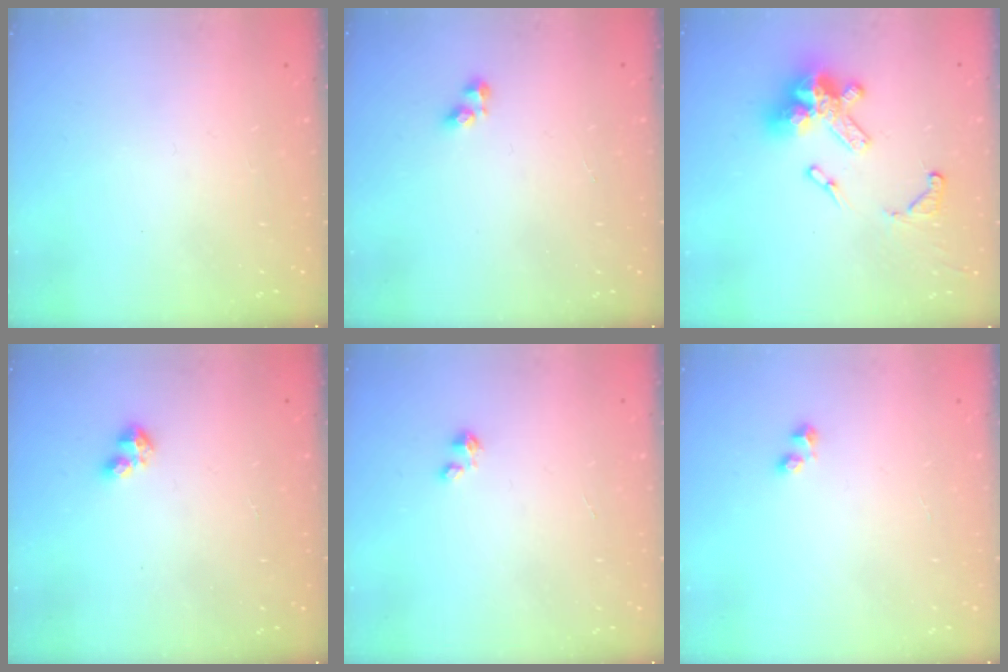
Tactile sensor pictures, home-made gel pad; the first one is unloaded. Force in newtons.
{"total": 3.6, "press": 3.6, "slide": 0.7}
{"total": 16.7, "press": 16.6, "slide": 1.6}
{"total": 2.4, "press": 2.4, "slide": 0.5}
{"total": 0.5, "press": 0.5, "slide": 0.2}
{"total": 1.6, "press": 1.4, "slide": 0.6}